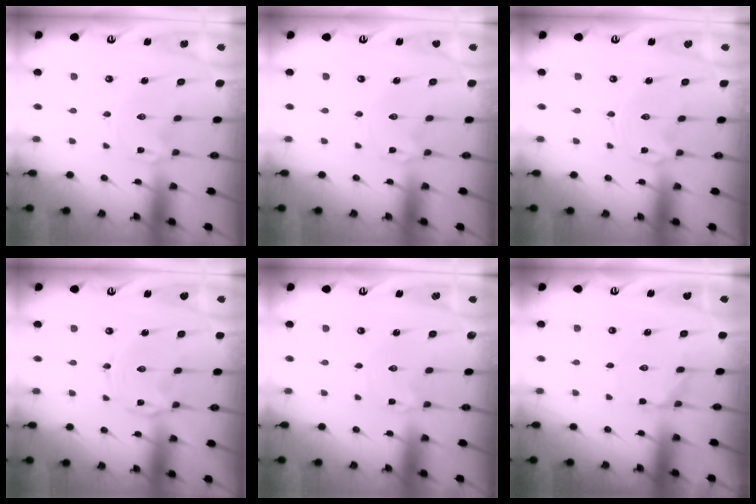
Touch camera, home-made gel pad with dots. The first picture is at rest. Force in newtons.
{"total": 0.9, "press": 0.9, "slide": 0.2}
{"total": 0.8, "press": 0.8, "slide": 0.3}
{"total": 1.3, "press": 1.3, "slide": 0.3}
{"total": 1.0, "press": 1.0, "slide": 0.1}
{"total": 3.6, "press": 3.3, "slide": 1.4}